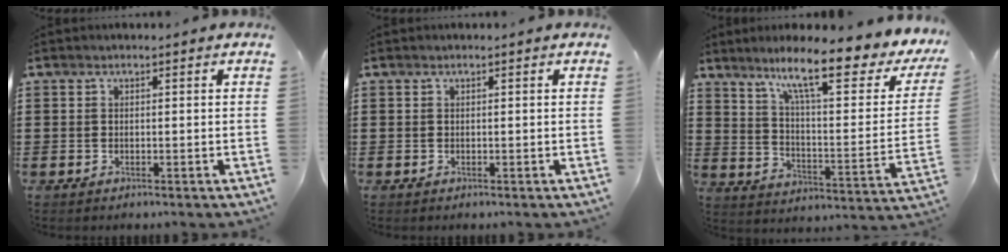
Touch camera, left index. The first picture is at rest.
{"total": 0.0}
{"total": 12.9, "force": [9.2, 1.7, 8.8], "torque": [-0.165, -0.047, 0.148]}